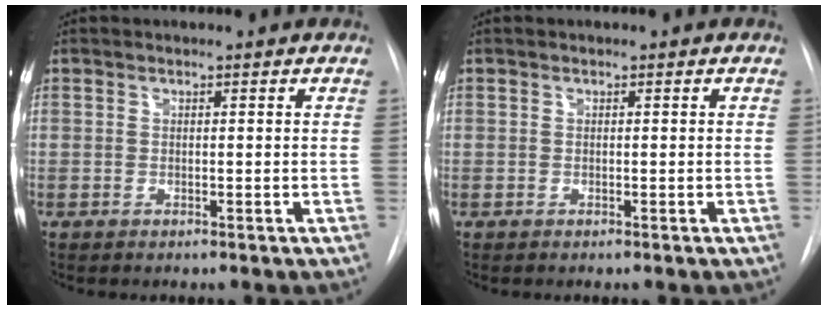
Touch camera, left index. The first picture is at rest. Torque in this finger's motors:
{"motor_torque": [-0.01, 0.01, 0.00, 0.00]}